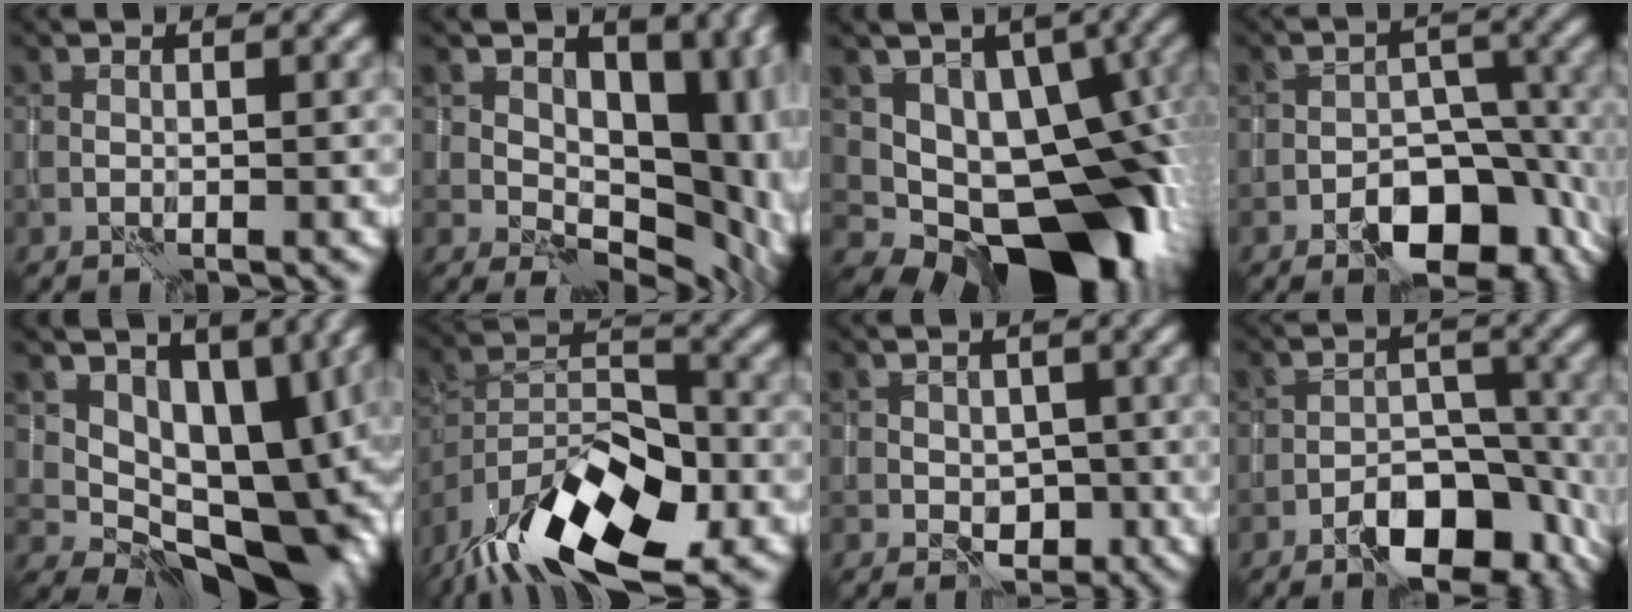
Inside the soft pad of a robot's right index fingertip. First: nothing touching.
{"total": 14.4, "force": [2.6, 9.4, 10.6], "torque": [-0.100, 0.005, 0.053]}
{"total": 12.5, "force": [-1.4, 8.2, 9.3], "torque": [-0.085, 0.000, -0.021]}
{"total": 10.1, "force": [-5.5, 5.5, 6.4], "torque": [-0.071, 0.000, -0.088]}
{"total": 11.3, "force": [1.8, 7.1, 8.7], "torque": [-0.111, -0.017, 0.035]}
{"total": 13.2, "force": [-8.9, 5.0, 8.4], "torque": [-0.158, 0.005, -0.167]}
{"total": 2.6, "force": [-0.6, 2.0, 1.6], "torque": [-0.009, -0.005, -0.012]}
{"total": 8.4, "force": [-5.3, 4.3, 5.0], "torque": [-0.050, 0.003, -0.087]}